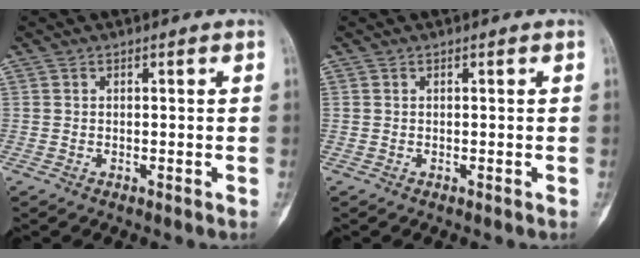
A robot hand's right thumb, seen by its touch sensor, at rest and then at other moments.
{"total": 0.0}